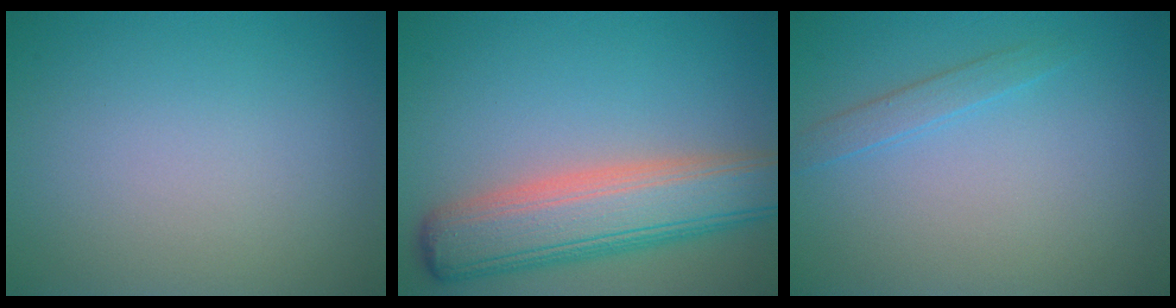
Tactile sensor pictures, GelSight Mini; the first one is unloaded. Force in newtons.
{"total": 8.2, "press": 8.1, "slide": 0.5}
{"total": 1.4, "press": 1.4, "slide": 0.0}